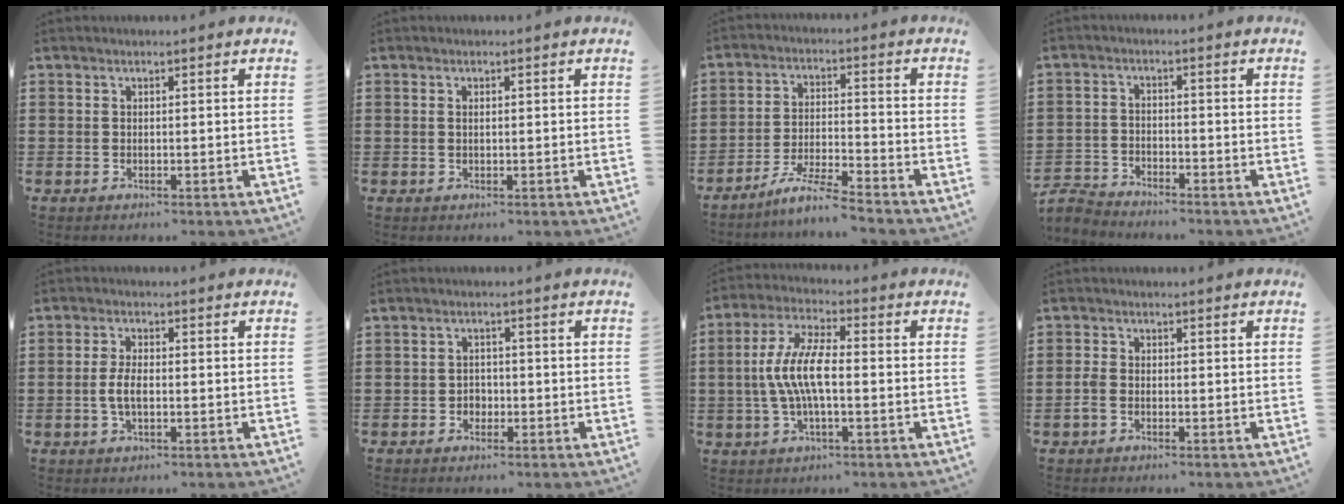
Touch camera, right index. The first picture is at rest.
{"total": 0.7, "force": [0.1, 0.2, 0.7], "torque": [-0.015, -0.002, 0.003]}
{"total": 6.1, "force": [-5.5, -0.5, 2.6], "torque": [-0.064, -0.015, -0.109]}
{"total": 3.2, "force": [-3.2, 0.3, 0.0], "torque": [-0.015, -0.002, -0.071]}
{"total": 3.7, "force": [-0.6, 1.5, 3.3], "torque": [-0.082, -0.004, -0.018]}
{"total": 1.9, "force": [-1.0, 1.5, 0.6], "torque": [-0.016, 0.000, -0.022]}
{"total": 8.5, "force": [-0.9, 2.5, 8.1], "torque": [-0.184, -0.011, -0.025]}
{"total": 1.9, "force": [-0.8, 1.0, 1.3], "torque": [-0.042, -0.006, -0.020]}